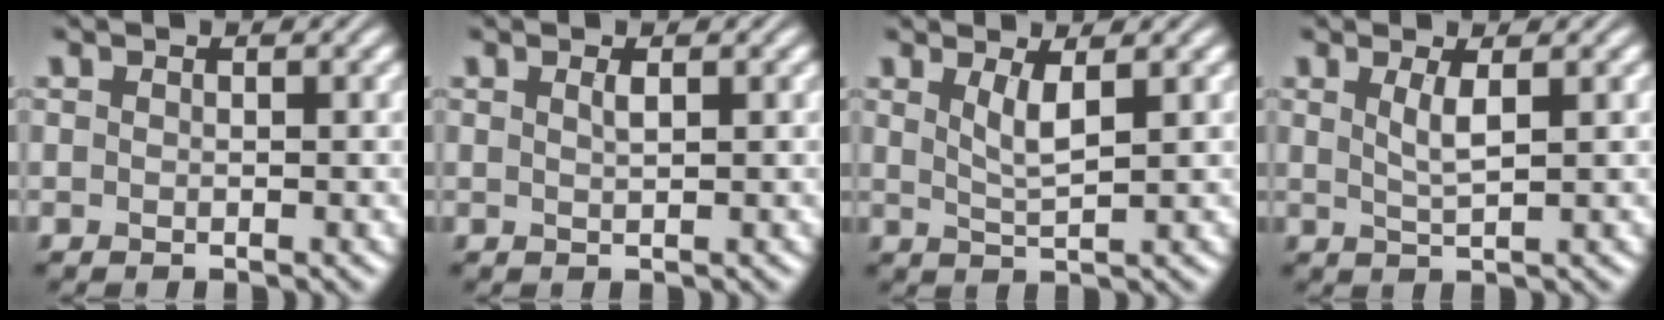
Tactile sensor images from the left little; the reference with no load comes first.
{"total": 0.8, "force": [0.4, 0.2, 0.7], "torque": [-0.010, 0.002, 0.007]}
{"total": 2.3, "force": [1.0, 0.5, 2.0], "torque": [-0.036, -0.005, 0.021]}
{"total": 2.0, "force": [0.7, 0.4, 1.8], "torque": [-0.036, -0.003, 0.013]}